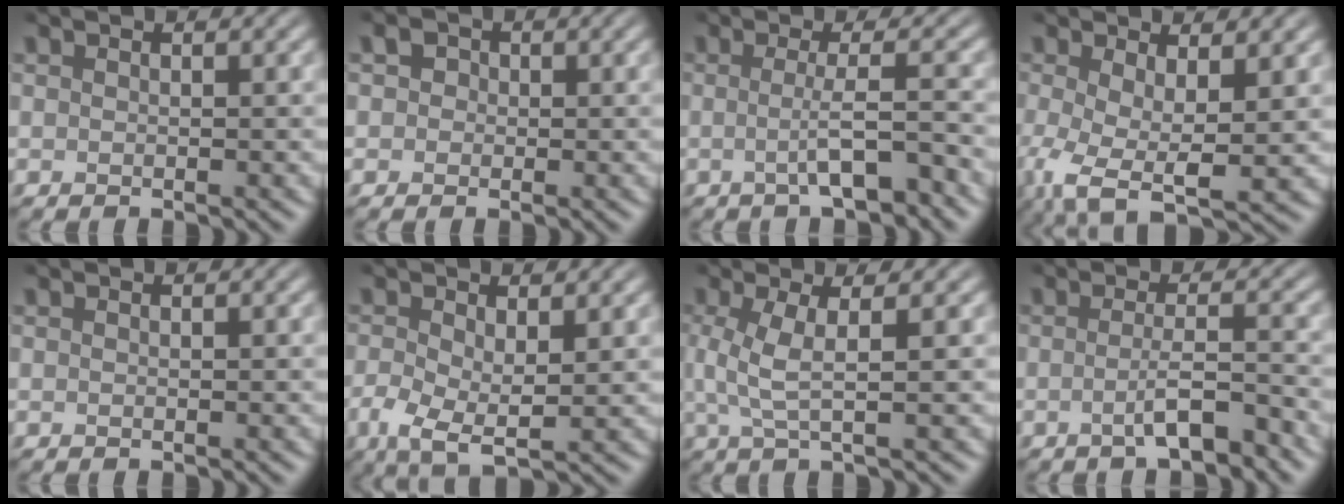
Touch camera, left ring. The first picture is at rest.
{"total": 1.3, "force": [0.3, 1.2, 0.4], "torque": [0.003, 0.002, -0.004]}
{"total": 3.9, "force": [-0.8, 0.8, 3.8], "torque": [-0.056, 0.002, -0.017]}
{"total": 6.0, "force": [-0.8, 2.1, 5.5], "torque": [-0.108, -0.010, -0.019]}
{"total": 0.0}
{"total": 4.2, "force": [-0.5, 1.9, 3.8], "torque": [-0.080, -0.011, -0.011]}
{"total": 3.4, "force": [0.5, 0.7, 3.3], "torque": [-0.069, 0.002, 0.010]}
{"total": 3.3, "force": [-1.3, 0.6, 3.0], "torque": [-0.047, 0.008, -0.029]}